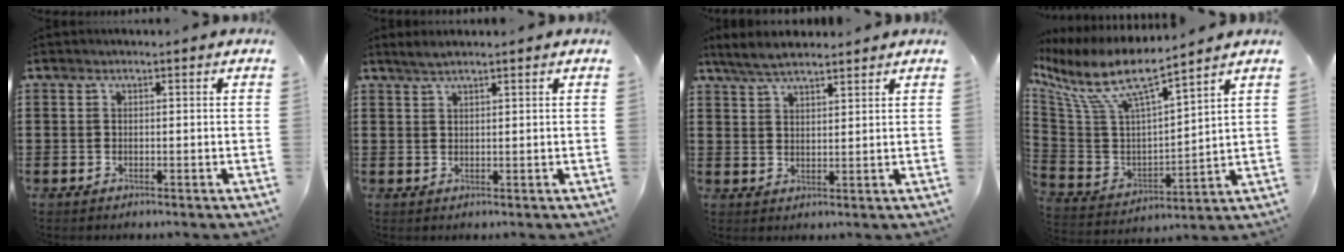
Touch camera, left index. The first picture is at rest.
{"total": 1.8, "force": [1.5, 0.0, 1.0], "torque": [-0.021, 0.000, 0.028]}
{"total": 4.4, "force": [3.9, 0.9, 2.0], "torque": [-0.049, -0.002, 0.072]}
{"total": 10.5, "force": [7.4, 1.9, 7.2], "torque": [-0.172, -0.049, 0.122]}